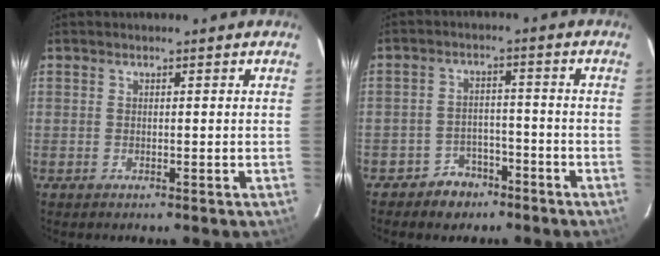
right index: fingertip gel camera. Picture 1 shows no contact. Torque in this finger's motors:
{"motor_torque": [0.50, -0.46, -0.03, -0.03]}